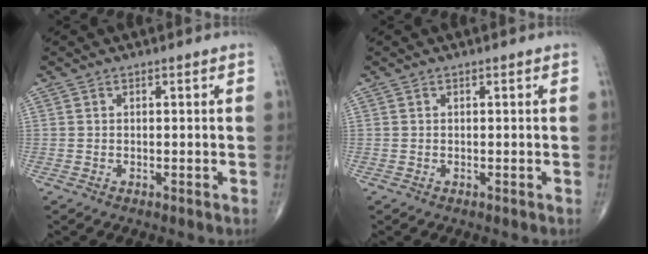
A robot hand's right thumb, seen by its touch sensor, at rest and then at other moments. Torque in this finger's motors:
{"motor_torque": [0.00, 0.00, 0.10, 0.10, 0.00]}